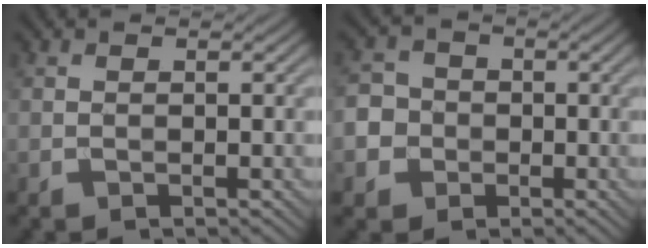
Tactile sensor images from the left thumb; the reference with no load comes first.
{"total": 5.7, "force": [-1.4, 5.4, 1.4], "torque": [-0.044, 0.001, -0.049]}